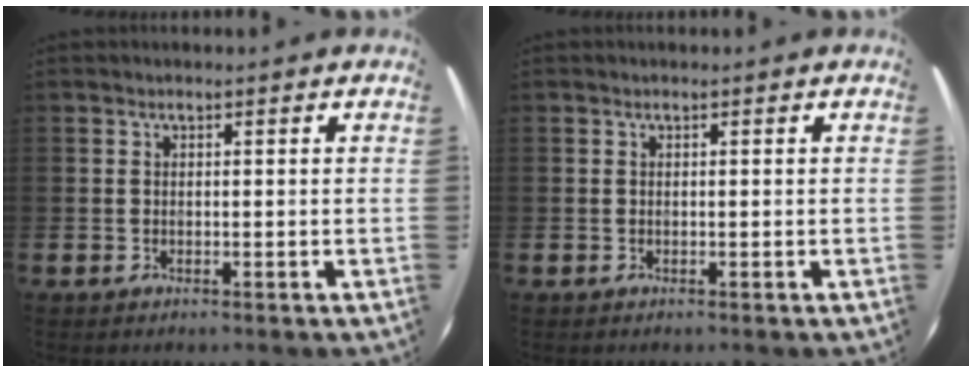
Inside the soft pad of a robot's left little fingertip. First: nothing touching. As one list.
[{"total": 0.0}]